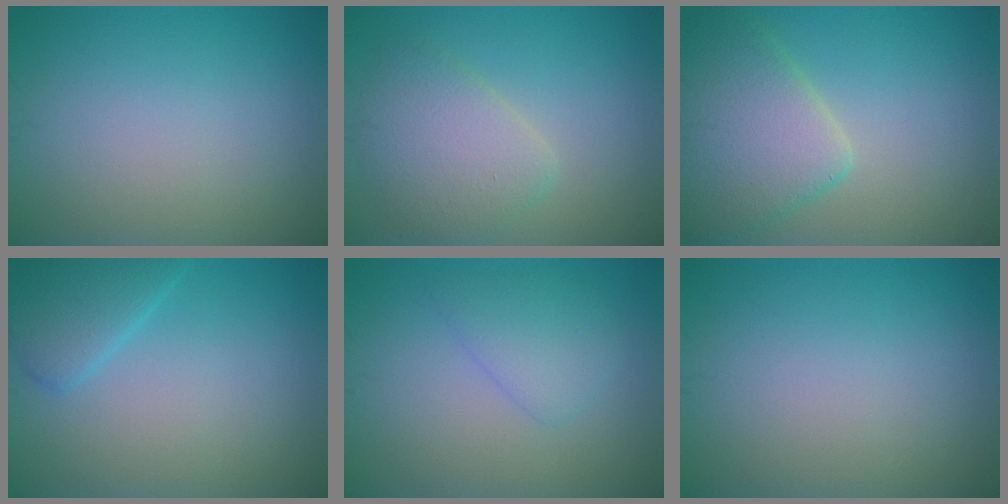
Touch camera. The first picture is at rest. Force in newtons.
{"total": 4.5, "press": 4.5, "slide": 0.3}
{"total": 6.5, "press": 6.5, "slide": 0.4}
{"total": 3.1, "press": 3.1, "slide": 0.1}
{"total": 2.5, "press": 2.4, "slide": 0.2}
{"total": 0.0}